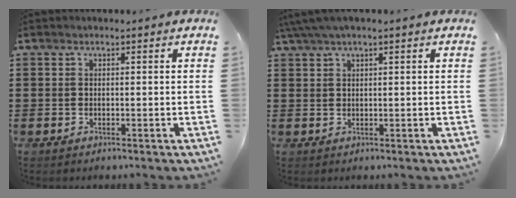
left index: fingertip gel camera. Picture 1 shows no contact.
{"total": 2.5, "force": [1.5, 0.2, 1.9], "torque": [-0.039, 0.001, 0.029]}